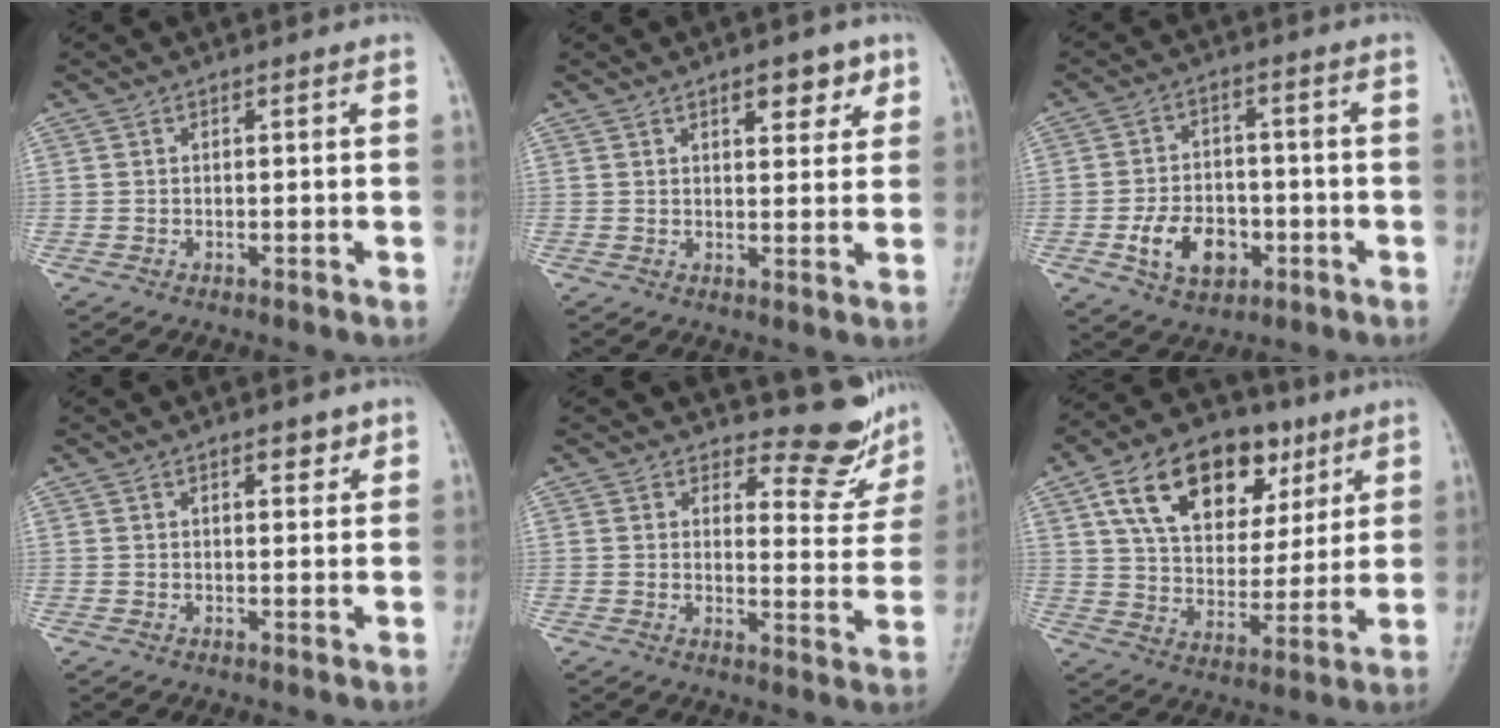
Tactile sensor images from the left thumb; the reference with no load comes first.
{"total": 5.7, "force": [3.1, 2.7, 3.9], "torque": [-0.026, -0.013, 0.039]}
{"total": 10.7, "force": [-4.1, 7.3, 6.7], "torque": [-0.089, 0.022, -0.067]}
{"total": 2.6, "force": [1.6, 1.2, 1.7], "torque": [-0.008, -0.005, 0.021]}
{"total": 8.4, "force": [7.8, 2.7, 1.1], "torque": [0.017, -0.082, 0.089]}
{"total": 20.5, "force": [9.6, 12.7, 13.0], "torque": [-0.175, -0.016, 0.156]}